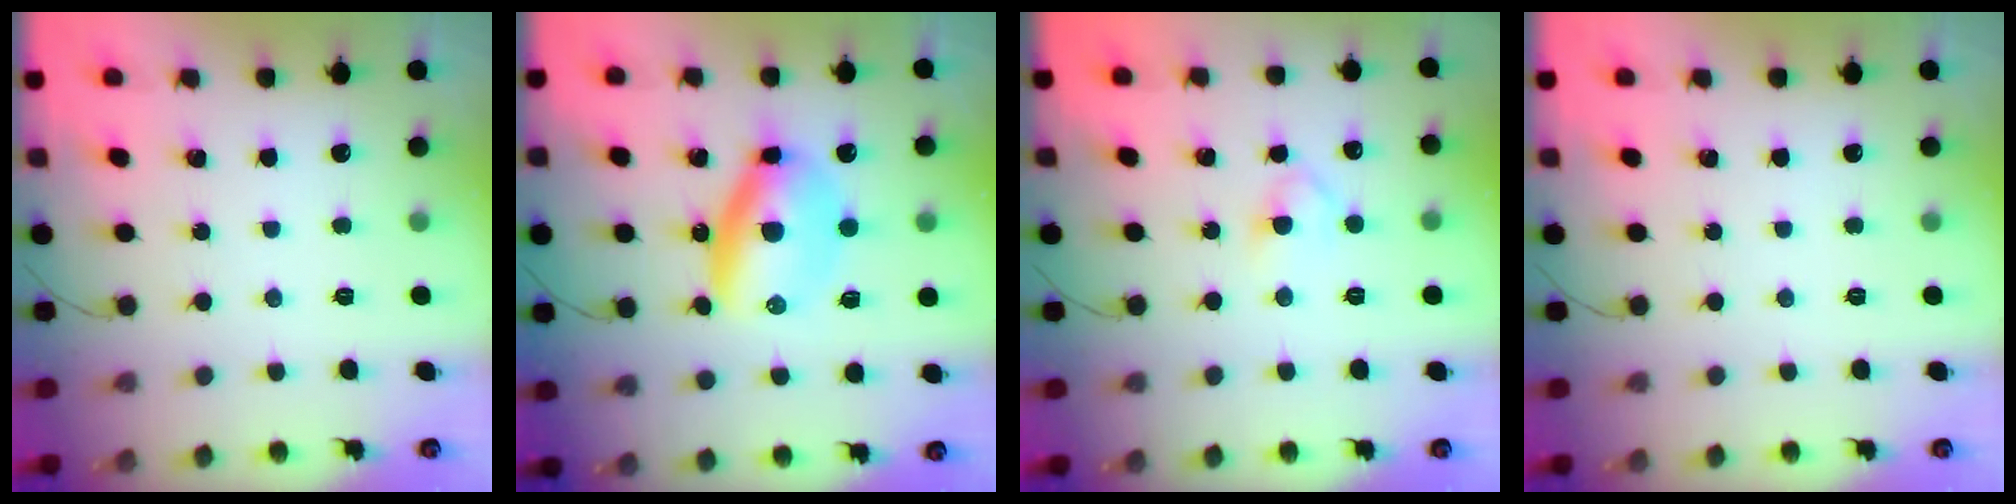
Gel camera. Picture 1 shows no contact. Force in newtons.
{"total": 7.9, "press": 7.6, "slide": 2.2}
{"total": 2.9, "press": 2.6, "slide": 1.3}
{"total": 0.0}